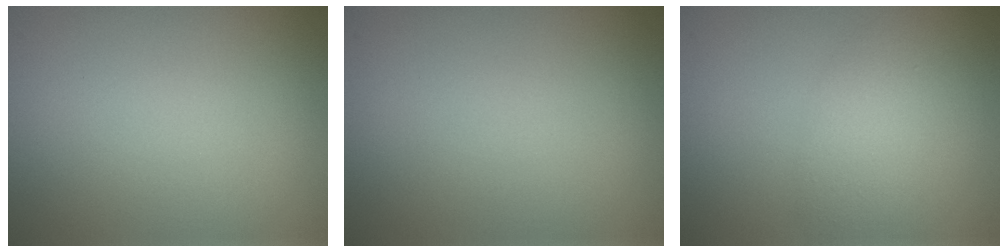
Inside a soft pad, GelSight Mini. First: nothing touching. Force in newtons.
{"total": 0.0}
{"total": 1.9, "press": 1.9, "slide": 0.1}